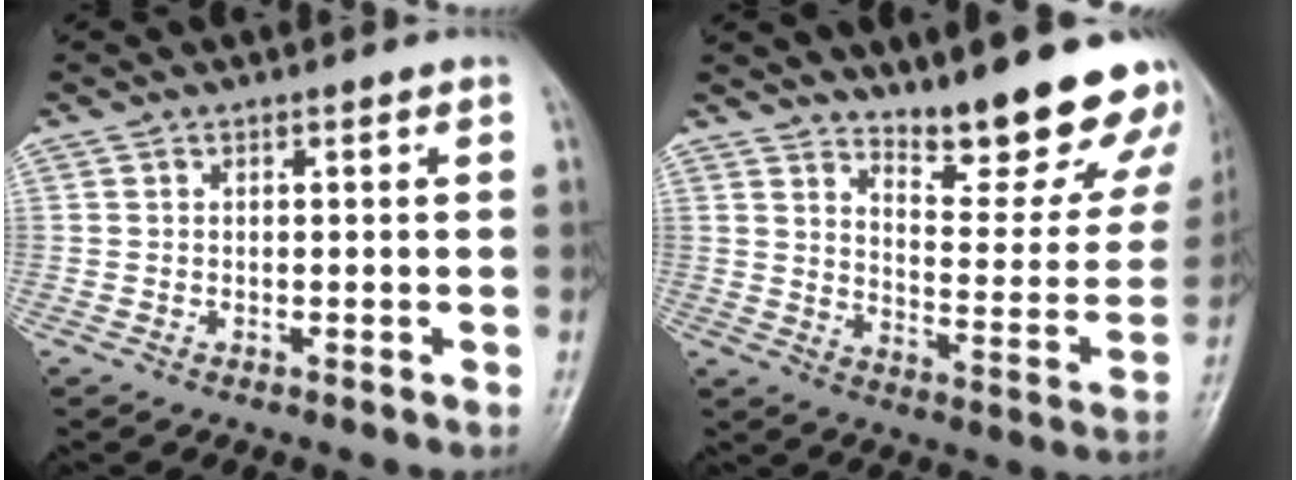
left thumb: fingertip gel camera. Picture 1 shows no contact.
{"total": 21.2, "force": [17.5, 5.5, 10.7], "torque": [-0.100, -0.137, 0.231]}